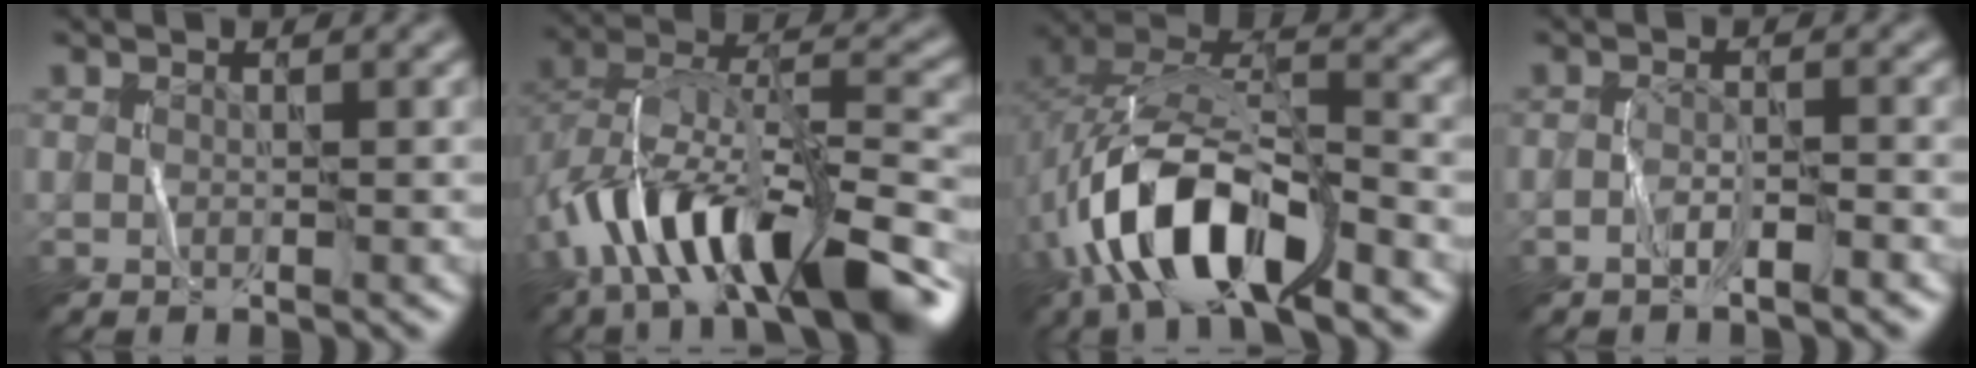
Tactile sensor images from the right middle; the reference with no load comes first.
{"total": 13.3, "force": [-7.2, 4.9, 10.0], "torque": [-0.174, 0.006, -0.125]}
{"total": 11.7, "force": [-5.1, 4.9, 9.3], "torque": [-0.192, 0.010, -0.095]}
{"total": 2.0, "force": [-1.3, 0.4, 1.4], "torque": [-0.028, 0.005, -0.026]}